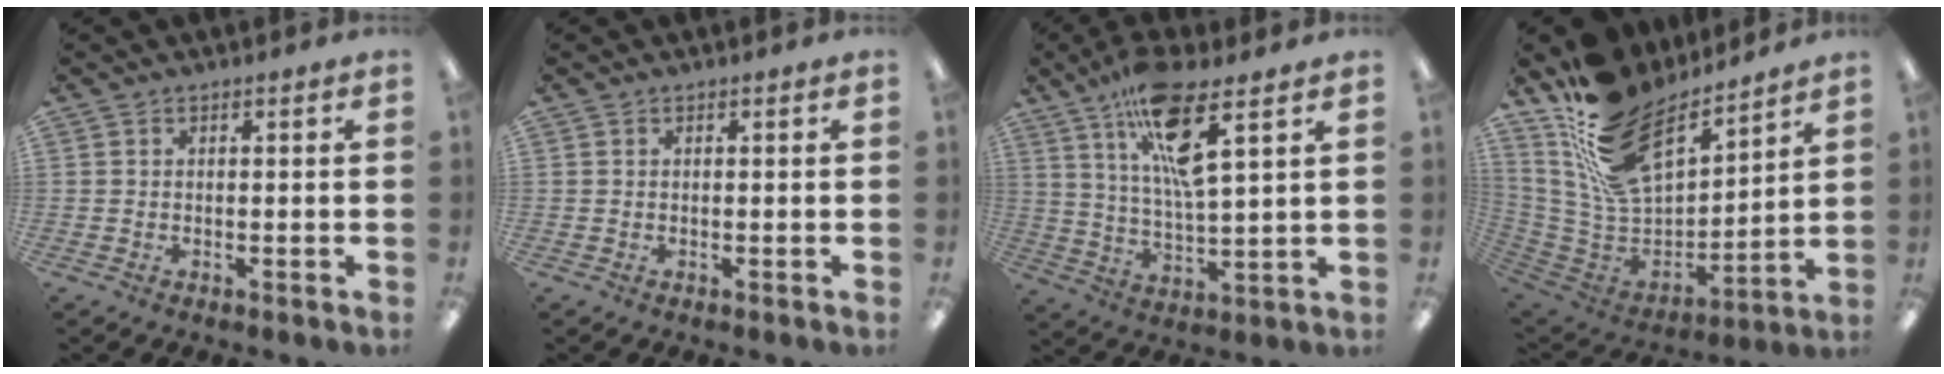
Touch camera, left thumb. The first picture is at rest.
{"total": 0.0}
{"total": 15.0, "force": [8.8, 3.7, 11.6], "torque": [-0.207, -0.033, 0.146]}
{"total": 21.7, "force": [14.4, 11.4, 11.7], "torque": [-0.236, -0.088, 0.262]}